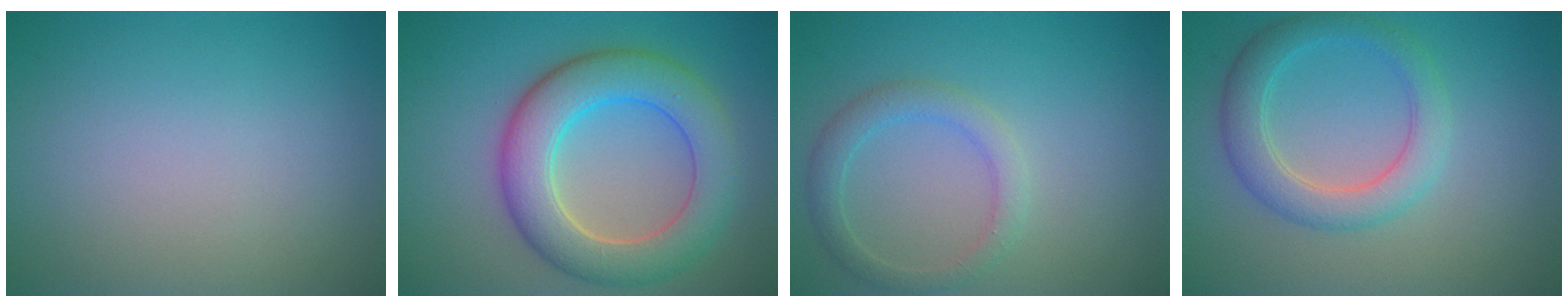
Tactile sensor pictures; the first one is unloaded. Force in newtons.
{"total": 7.6, "press": 7.6, "slide": 0.2}
{"total": 2.5, "press": 2.5, "slide": 0.2}
{"total": 3.9, "press": 3.9, "slide": 0.3}